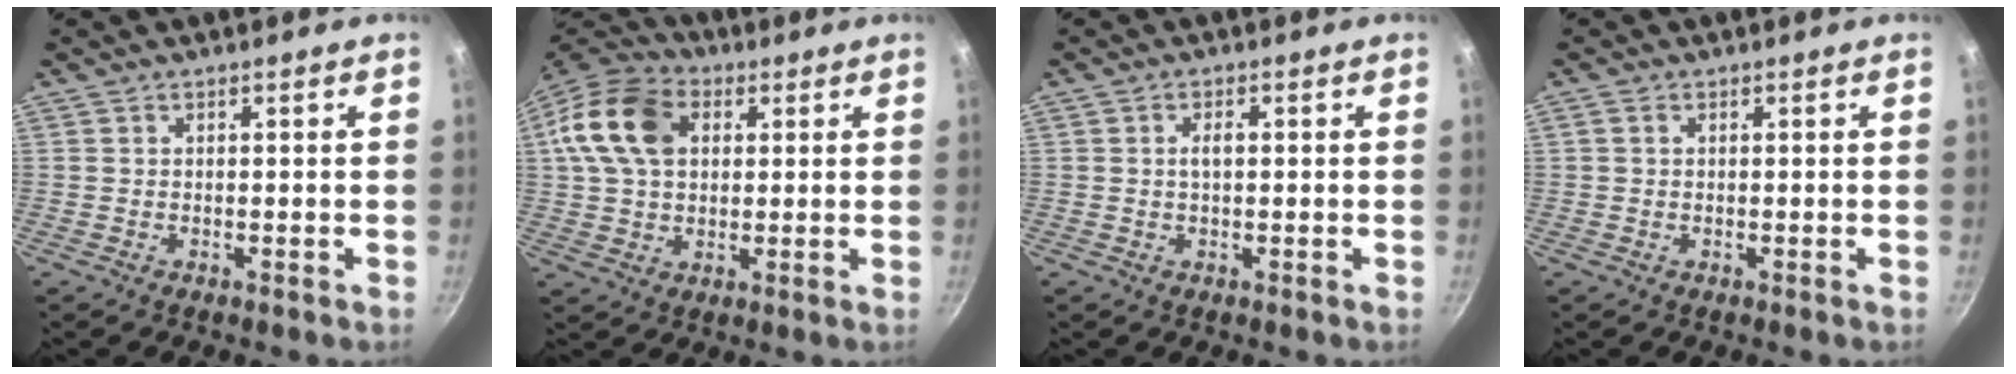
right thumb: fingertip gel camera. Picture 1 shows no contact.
{"total": 15.2, "force": [3.8, 10.8, 10.0], "torque": [-0.177, 0.016, 0.053]}
{"total": 2.1, "force": [0.2, 1.0, 1.8], "torque": [-0.029, 0.006, 0.002]}
{"total": 0.9, "force": [0.3, 0.6, 0.6], "torque": [-0.011, 0.004, 0.004]}